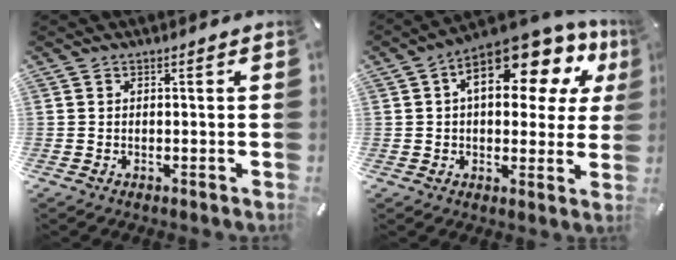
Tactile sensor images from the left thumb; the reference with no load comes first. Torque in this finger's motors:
{"motor_torque": [2.51, 2.50, 1.31, -0.44, 0.53]}